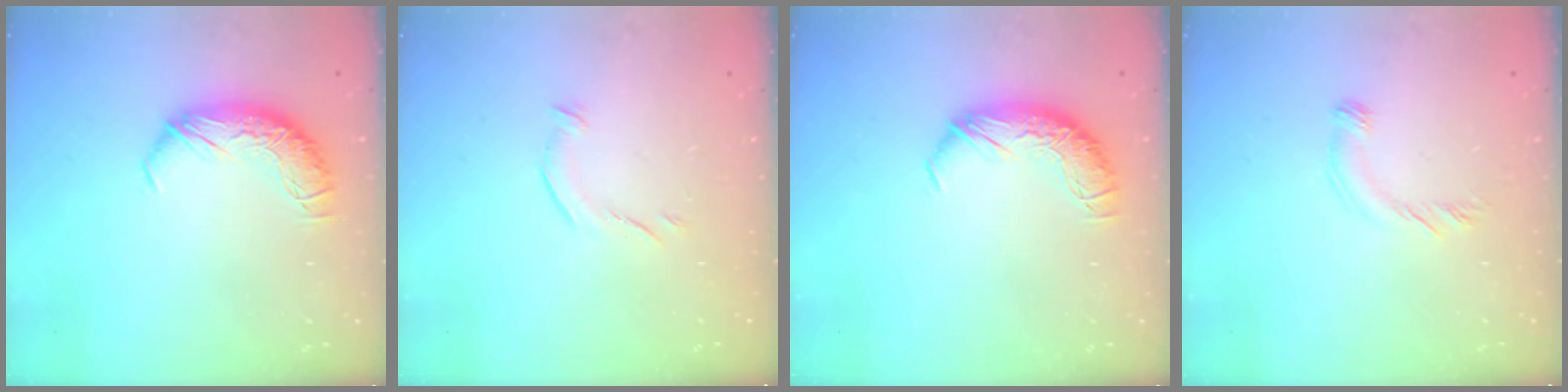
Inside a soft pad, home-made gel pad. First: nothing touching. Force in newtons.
{"total": 5.2, "press": 5.0, "slide": 1.2}
{"total": 0.0}
{"total": 4.6, "press": 4.6, "slide": 0.5}